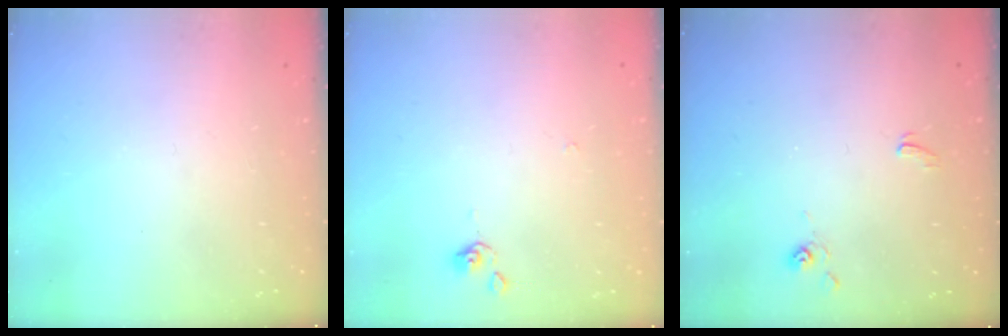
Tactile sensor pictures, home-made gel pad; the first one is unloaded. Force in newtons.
{"total": 0.0}
{"total": 3.1, "press": 3.1, "slide": 0.3}